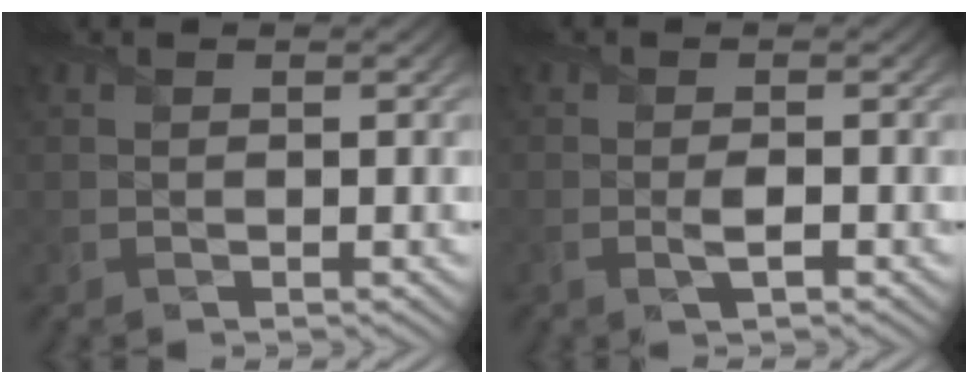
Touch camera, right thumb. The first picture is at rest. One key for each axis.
{"total": 1.7, "fx": -0.6, "fy": 0.5, "fz": 1.5, "tx": -0.030, "ty": -0.001, "tz": -0.012}